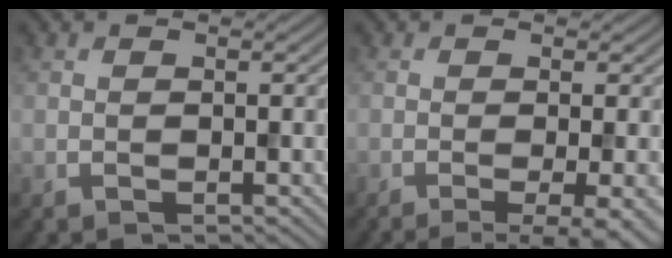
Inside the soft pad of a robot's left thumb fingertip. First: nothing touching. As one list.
[{"total": 5.2, "force": [-2.1, 1.3, 4.6], "torque": [-0.054, -0.005, -0.016]}]